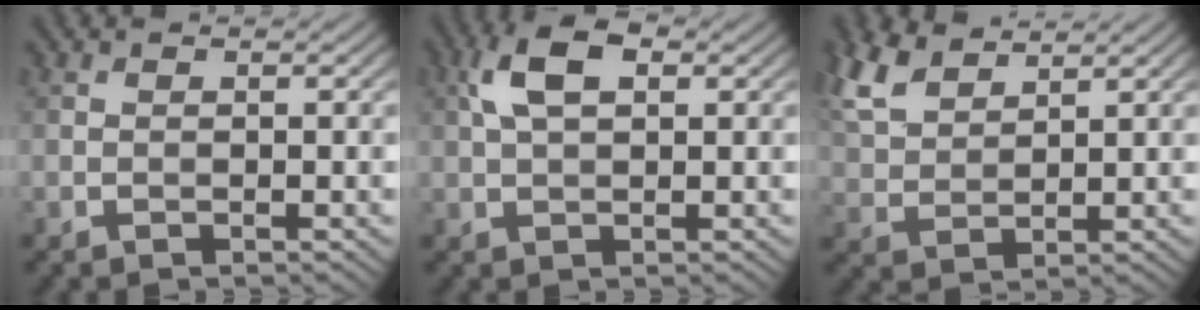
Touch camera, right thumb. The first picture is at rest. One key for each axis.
{"total": 5.8, "fx": 1.9, "fy": 3.0, "fz": 4.6, "tx": -0.103, "ty": 0.012, "tz": 0.030}
{"total": 7.4, "fx": 5.2, "fy": 3.2, "fz": 4.1, "tx": -0.121, "ty": 0.015, "tz": 0.114}